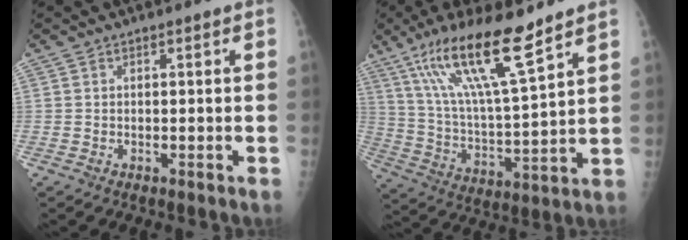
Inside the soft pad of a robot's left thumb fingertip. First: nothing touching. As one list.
[{"total": 18.3, "force": [12.0, 2.6, 13.6], "torque": [-0.242, -0.053, 0.227]}]